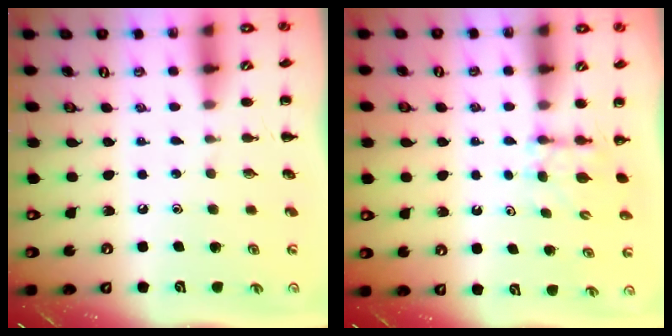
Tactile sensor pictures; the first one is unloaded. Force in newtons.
{"total": 3.5, "press": 3.3, "slide": 1.2}